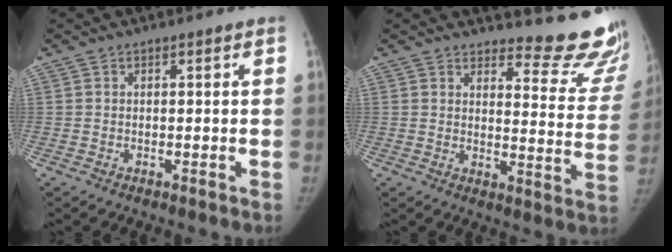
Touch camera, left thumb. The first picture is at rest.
{"total": 15.8, "force": [14.4, 3.9, 5.2], "torque": [-0.018, -0.159, 0.152]}